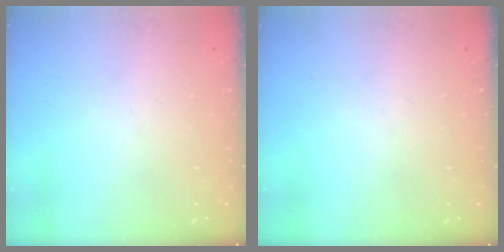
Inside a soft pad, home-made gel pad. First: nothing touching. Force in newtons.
{"total": 0.0}